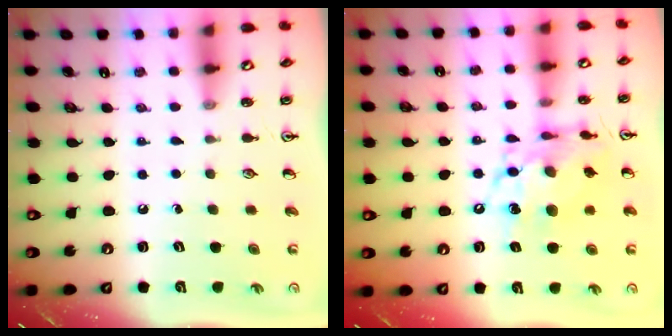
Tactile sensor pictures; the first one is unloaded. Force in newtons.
{"total": 12.7, "press": 12.7, "slide": 1.0}